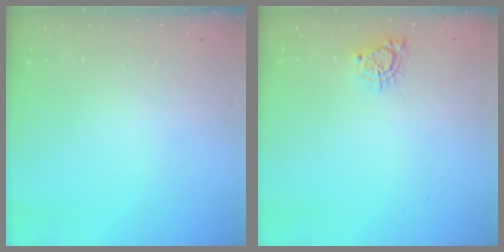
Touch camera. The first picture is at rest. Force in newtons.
{"total": 5.9, "press": 5.9, "slide": 0.4}